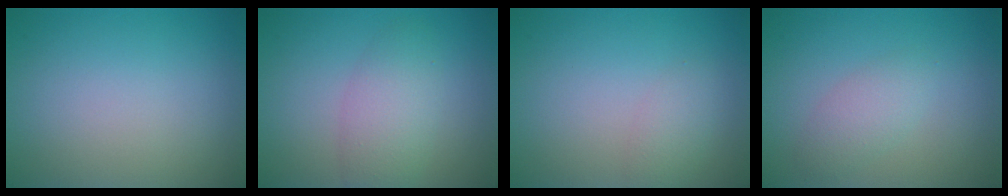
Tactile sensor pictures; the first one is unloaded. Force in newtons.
{"total": 3.5, "press": 3.5, "slide": 0.1}
{"total": 1.5, "press": 1.5, "slide": 0.0}
{"total": 2.1, "press": 2.1, "slide": 0.1}